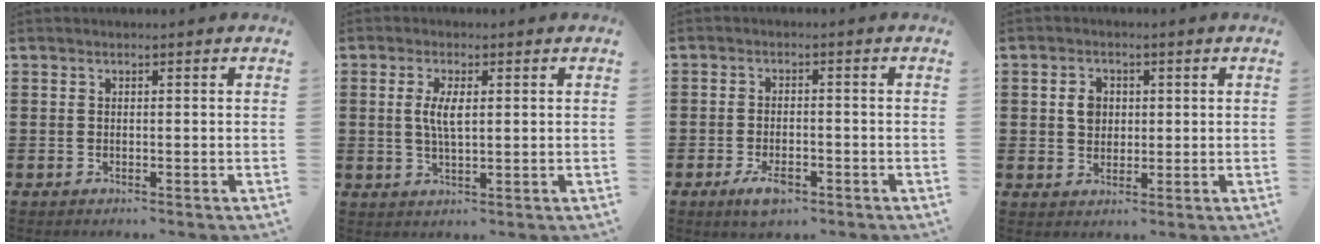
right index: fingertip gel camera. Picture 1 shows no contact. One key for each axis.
{"total": 4.1, "fx": 0.6, "fy": 1.3, "fz": 3.9, "tx": -0.077, "ty": 0.006, "tz": 0.009}
{"total": 3.5, "fx": -1.9, "fy": 1.5, "fz": 2.6, "tx": -0.056, "ty": 0.000, "tz": -0.037}
{"total": 3.5, "fx": 0.5, "fy": 2.8, "fz": 2.0, "tx": -0.047, "ty": 0.012, "tz": 0.007}